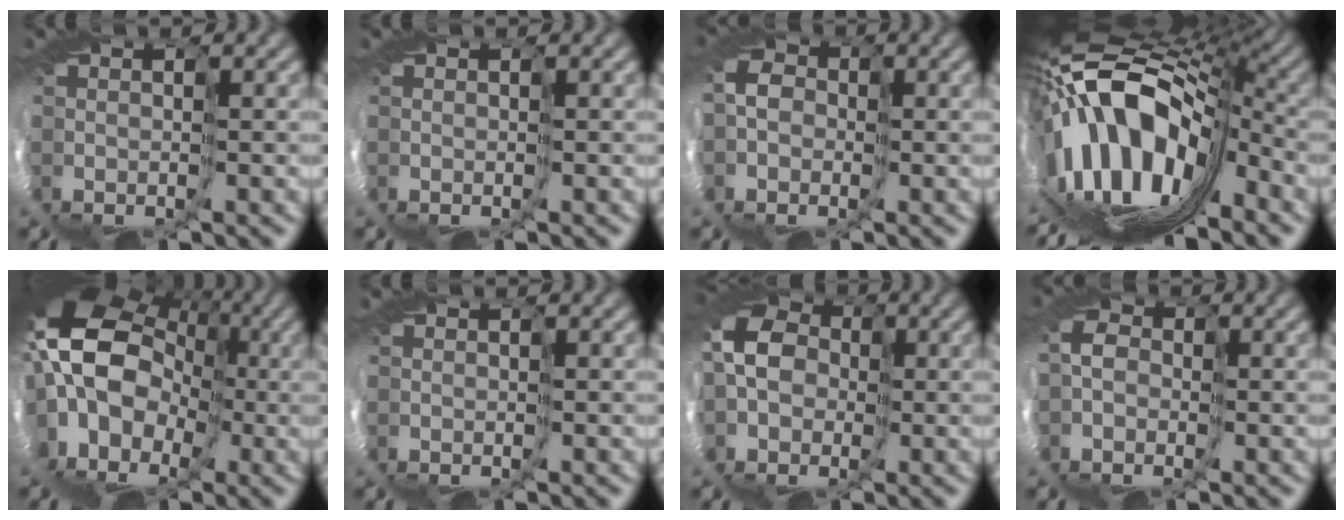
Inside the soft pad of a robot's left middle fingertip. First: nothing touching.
{"total": 0.0}
{"total": 3.5, "force": [-1.6, 3.0, 0.8], "torque": [-0.046, -0.009, -0.047]}
{"total": 10.1, "force": [-2.0, 3.7, 9.2], "torque": [-0.170, 0.001, -0.024]}
{"total": 9.5, "force": [1.6, 7.9, 5.0], "torque": [-0.125, 0.011, 0.007]}
{"total": 0.0}
{"total": 7.8, "force": [-0.4, 7.1, 3.0], "torque": [-0.125, -0.007, -0.016]}
{"total": 2.7, "force": [-1.2, 2.2, 0.9], "torque": [-0.039, -0.014, -0.037]}